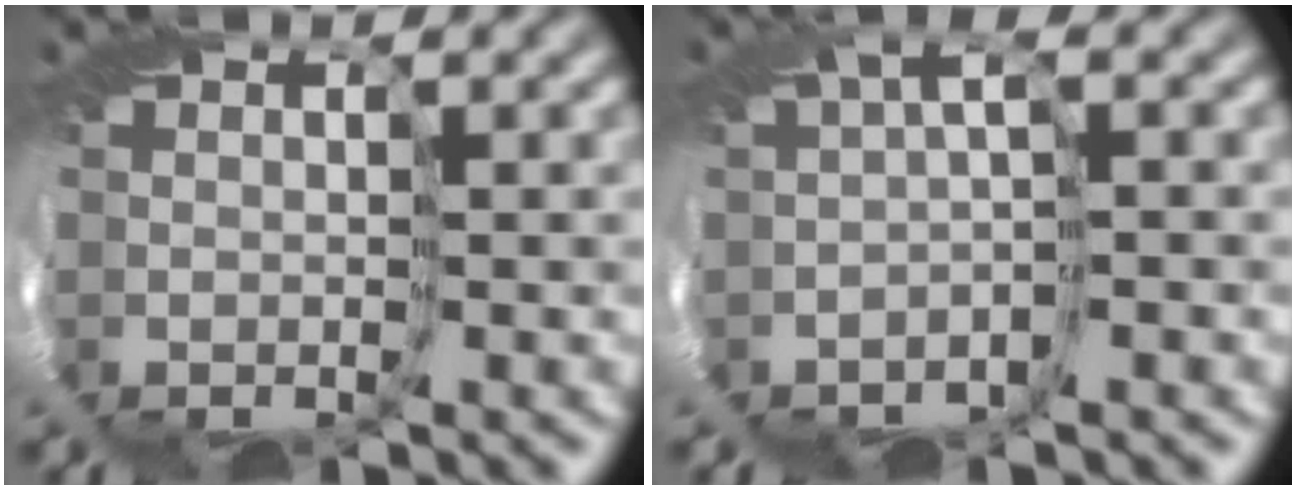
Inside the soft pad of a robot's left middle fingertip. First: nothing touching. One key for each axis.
{"total": 1.6, "fx": -1.5, "fy": -0.2, "fz": 0.6, "tx": -0.017, "ty": -0.006, "tz": -0.030}